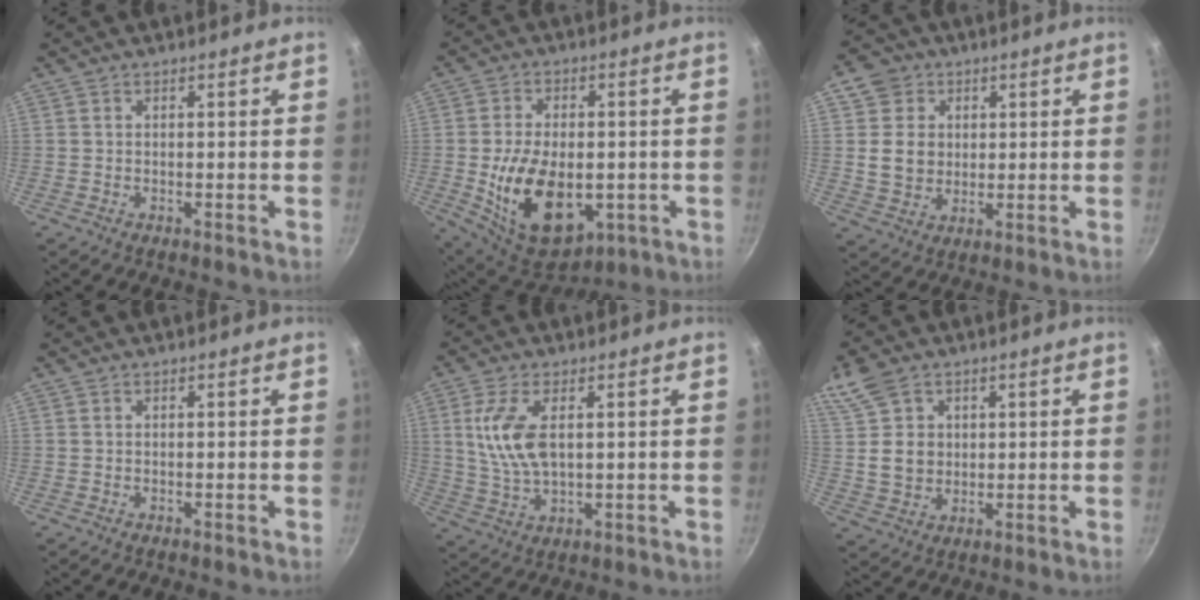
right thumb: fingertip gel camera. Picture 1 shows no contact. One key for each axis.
{"total": 18.1, "fx": -3.1, "fy": 11.3, "fz": 13.8, "tx": -0.217, "ty": -0.005, "tz": -0.033}
{"total": 8.7, "fx": 2.2, "fy": 7.7, "fz": 3.3, "tx": -0.018, "ty": -0.006, "tz": 0.041}
{"total": 0.0}
{"total": 9.6, "fx": 2.0, "fy": 4.7, "fz": 8.1, "tx": -0.164, "ty": -0.004, "tz": 0.043}
{"total": 9.6, "fx": 3.8, "fy": 7.3, "fz": 5.0, "tx": -0.078, "ty": -0.019, "tz": 0.075}